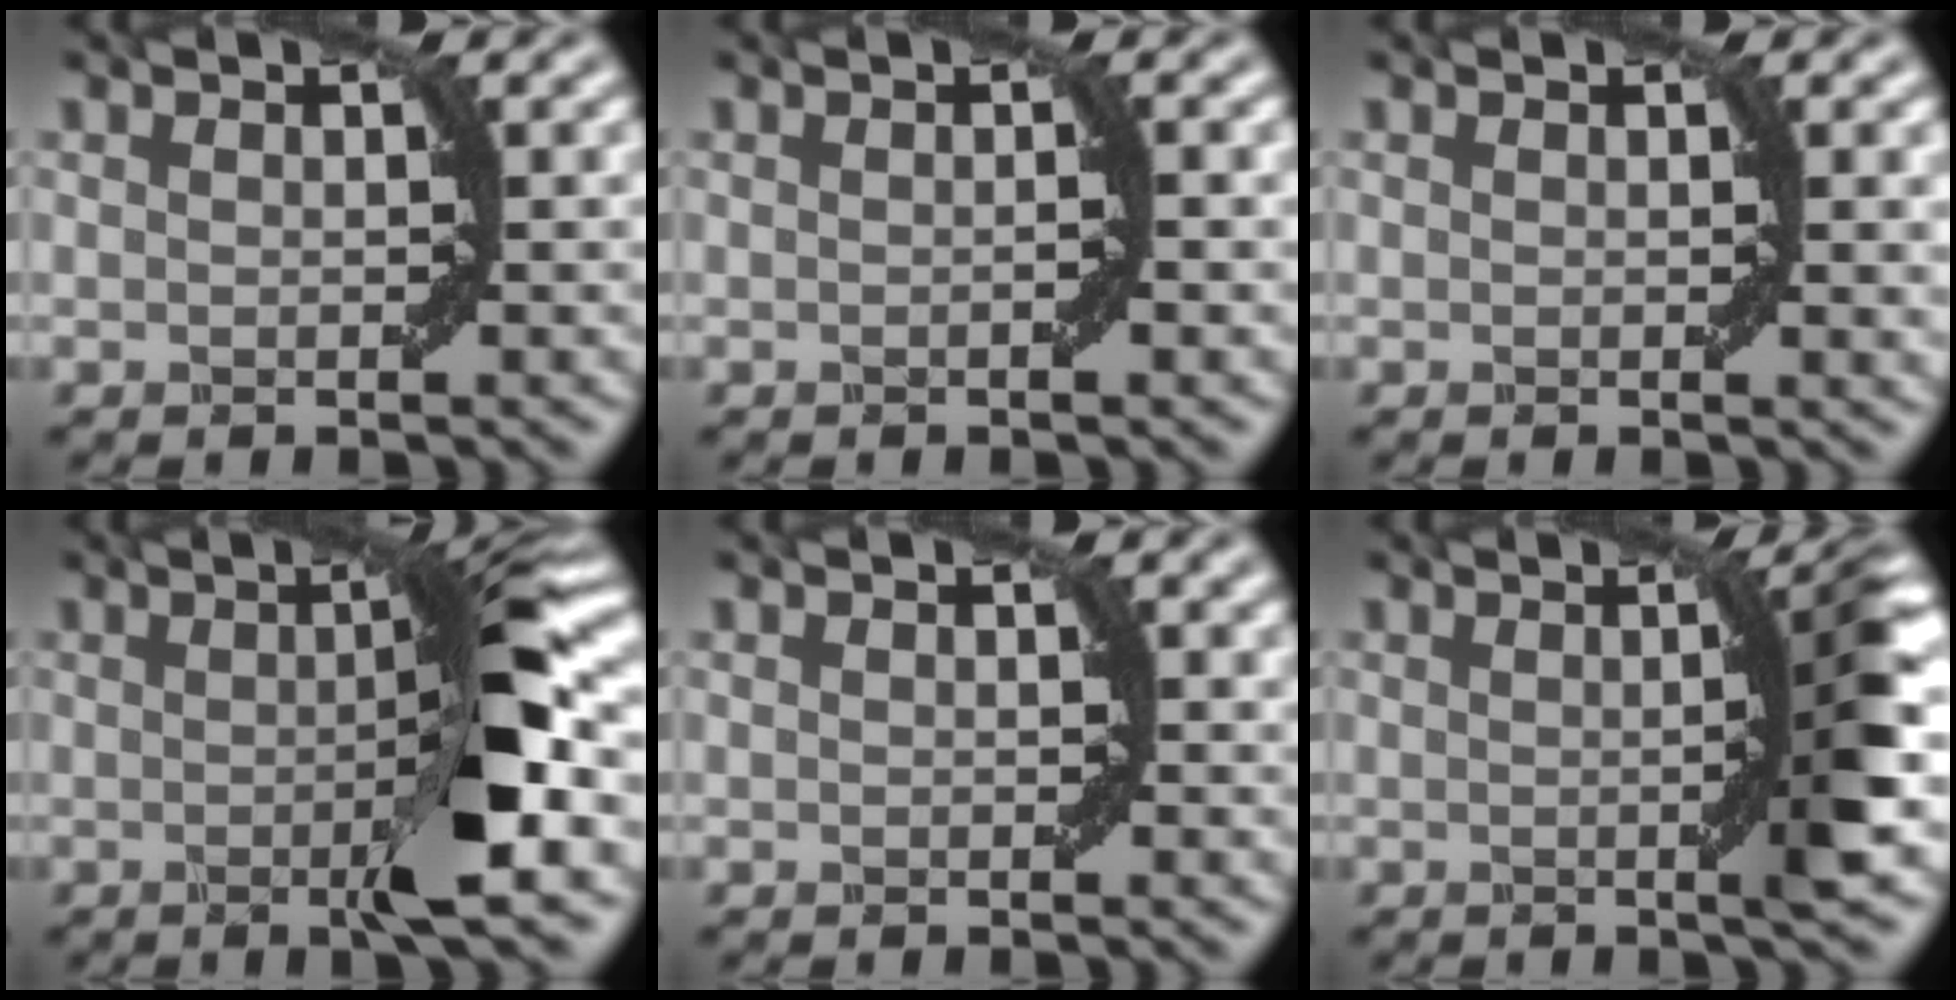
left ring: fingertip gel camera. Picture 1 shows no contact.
{"total": 0.7, "force": [-0.2, -0.1, 0.7], "torque": [-0.010, 0.002, -0.004]}
{"total": 1.3, "force": [0.3, 0.1, 1.3], "torque": [-0.013, -0.003, 0.004]}
{"total": 7.6, "force": [-0.5, 1.0, 7.5], "torque": [-0.109, 0.004, -0.010]}
{"total": 0.7, "force": [0.3, 0.5, 0.4], "torque": [0.001, -0.003, 0.003]}
{"total": 6.0, "force": [0.1, 0.9, 5.9], "torque": [-0.073, 0.009, -0.001]}